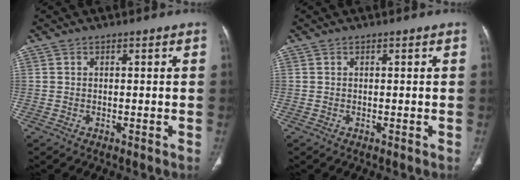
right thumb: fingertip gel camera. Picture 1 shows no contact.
{"total": 0.0}